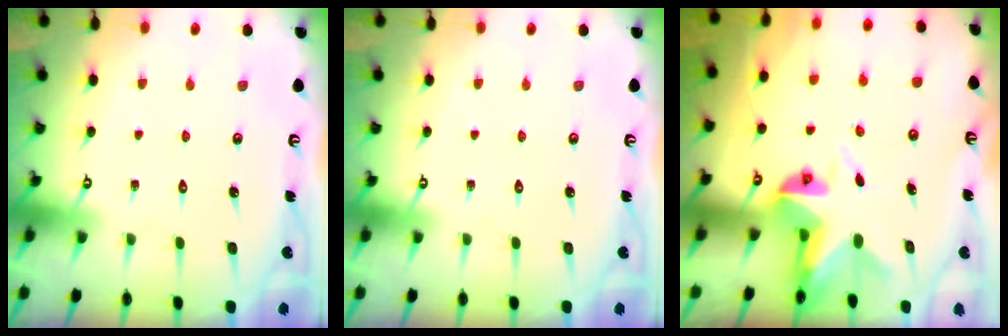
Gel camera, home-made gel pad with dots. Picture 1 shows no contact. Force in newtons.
{"total": 0.0}
{"total": 4.8, "press": 4.8, "slide": 0.4}